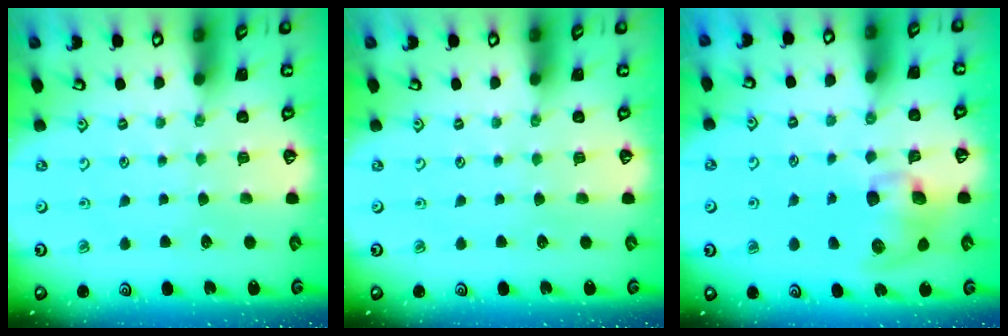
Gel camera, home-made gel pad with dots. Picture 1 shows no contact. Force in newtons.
{"total": 0.0}
{"total": 9.3, "press": 9.2, "slide": 1.5}